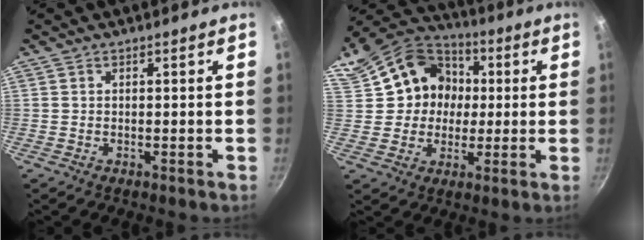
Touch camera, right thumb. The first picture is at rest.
{"total": 15.8, "force": [2.7, 13.5, 7.6], "torque": [-0.104, 0.034, 0.043]}